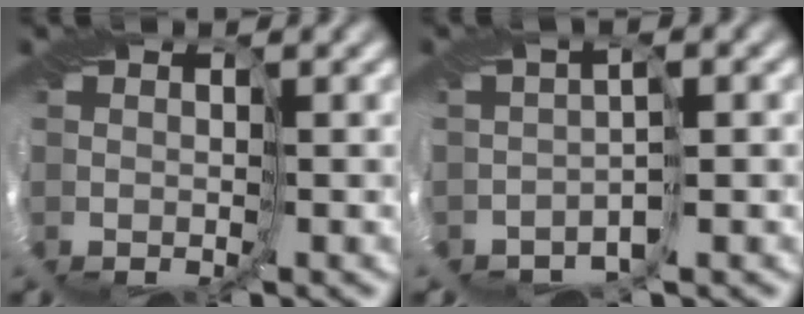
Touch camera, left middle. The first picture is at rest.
{"total": 1.8, "force": [-1.6, -0.7, -0.4], "torque": [0.002, 0.002, -0.031]}